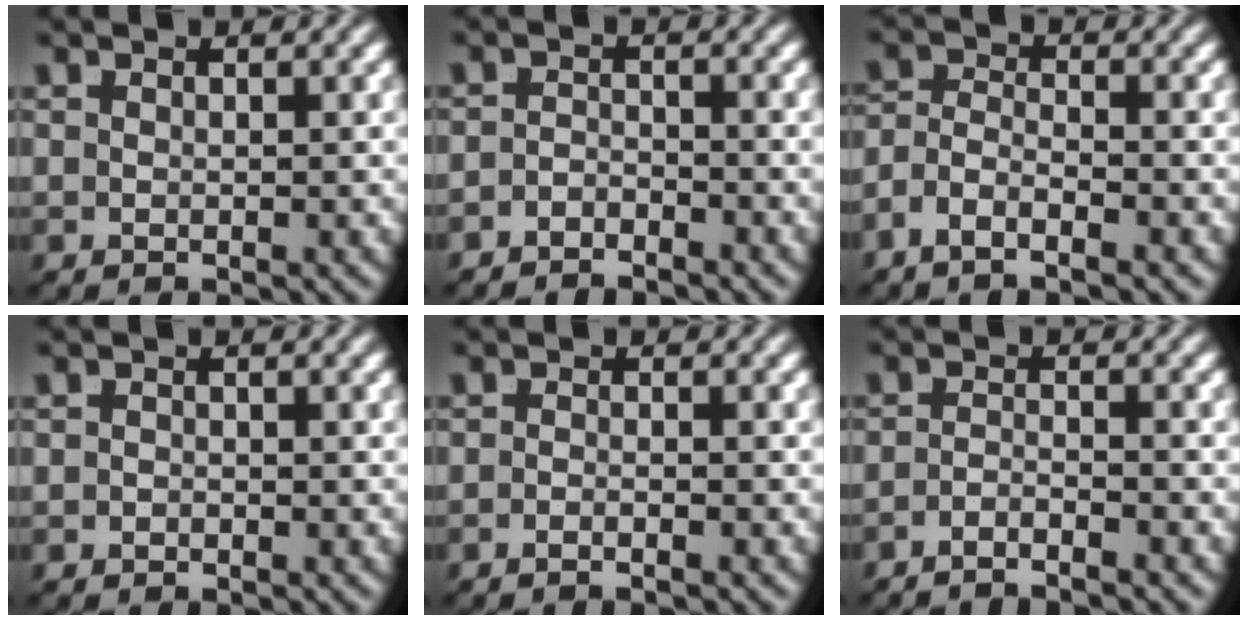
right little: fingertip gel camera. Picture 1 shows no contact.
{"total": 2.6, "force": [-2.6, 0.3, -0.1], "torque": [0.007, -0.016, -0.041]}
{"total": 3.6, "force": [-2.3, 2.0, 2.0], "torque": [-0.046, -0.019, -0.037]}
{"total": 0.7, "force": [-0.6, -0.3, -0.2], "torque": [0.008, -0.006, -0.007]}
{"total": 1.6, "force": [-1.4, -0.5, 0.6], "torque": [-0.006, 0.000, -0.026]}
{"total": 3.0, "force": [-2.9, -0.2, 0.8], "torque": [-0.010, -0.012, -0.045]}